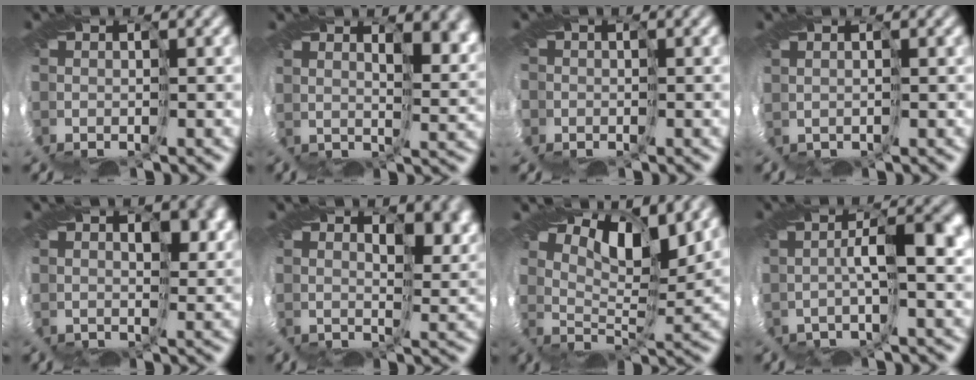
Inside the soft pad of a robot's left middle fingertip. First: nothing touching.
{"total": 5.9, "force": [3.9, 2.4, 3.7], "torque": [-0.056, 0.007, 0.067]}
{"total": 7.0, "force": [-3.2, 6.1, 1.2], "torque": [-0.045, -0.025, -0.074]}
{"total": 0.9, "force": [0.2, -0.6, -0.6], "torque": [0.014, 0.004, 0.007]}
{"total": 4.3, "force": [2.9, 2.2, 2.3], "torque": [-0.034, 0.011, 0.050]}
{"total": 5.0, "force": [3.8, 2.0, 2.6], "torque": [-0.044, -0.001, 0.068]}
{"total": 5.5, "force": [4.8, 1.1, 2.5], "torque": [-0.055, 0.005, 0.077]}
{"total": 3.4, "force": [0.3, 0.1, 3.4], "torque": [-0.071, 0.009, 0.002]}